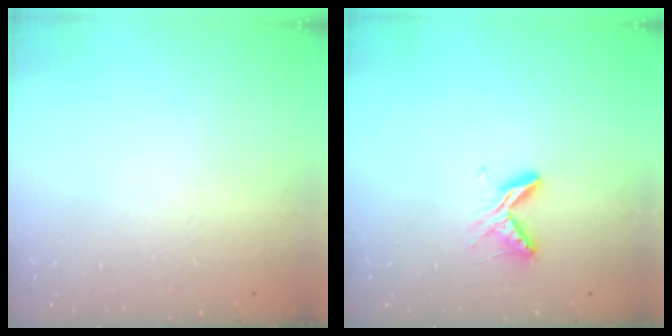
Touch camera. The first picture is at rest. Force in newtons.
{"total": 6.5, "press": 6.4, "slide": 0.7}